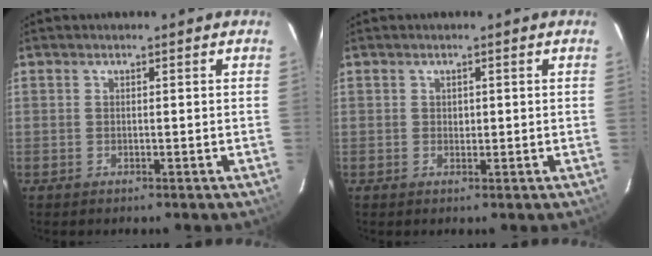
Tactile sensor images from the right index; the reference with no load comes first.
{"total": 0.9, "force": [0.2, 0.8, 0.3], "torque": [-0.003, 0.002, 0.004]}